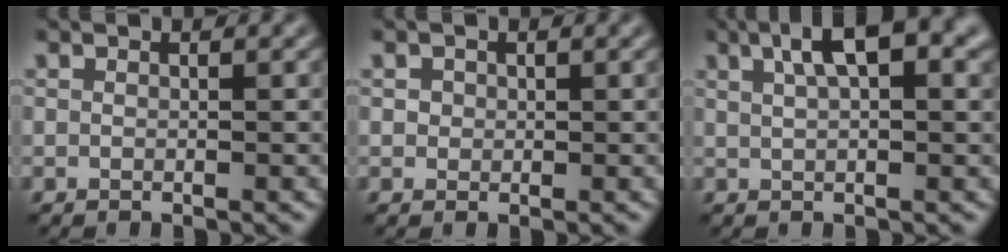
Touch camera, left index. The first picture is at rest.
{"total": 0.8, "force": [0.1, 0.8, 0.1], "torque": [-0.003, -0.002, 0.001]}
{"total": 6.1, "force": [2.8, 2.0, 5.0], "torque": [-0.081, 0.011, 0.043]}